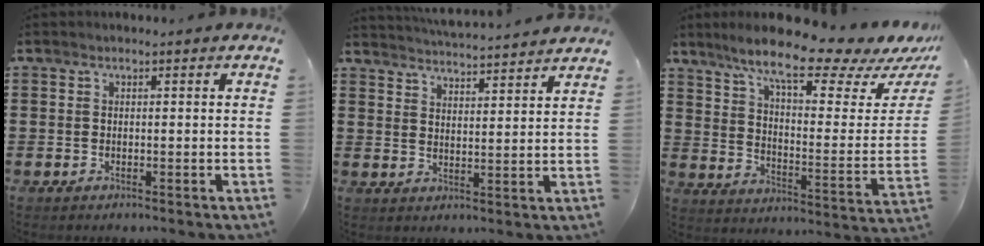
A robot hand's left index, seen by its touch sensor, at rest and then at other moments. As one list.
[{"total": 4.1, "force": [4.0, -0.6, 0.1], "torque": [-0.020, -0.031, 0.068]}, {"total": 11.9, "force": [9.4, 1.0, 7.3], "torque": [-0.153, -0.059, 0.154]}]